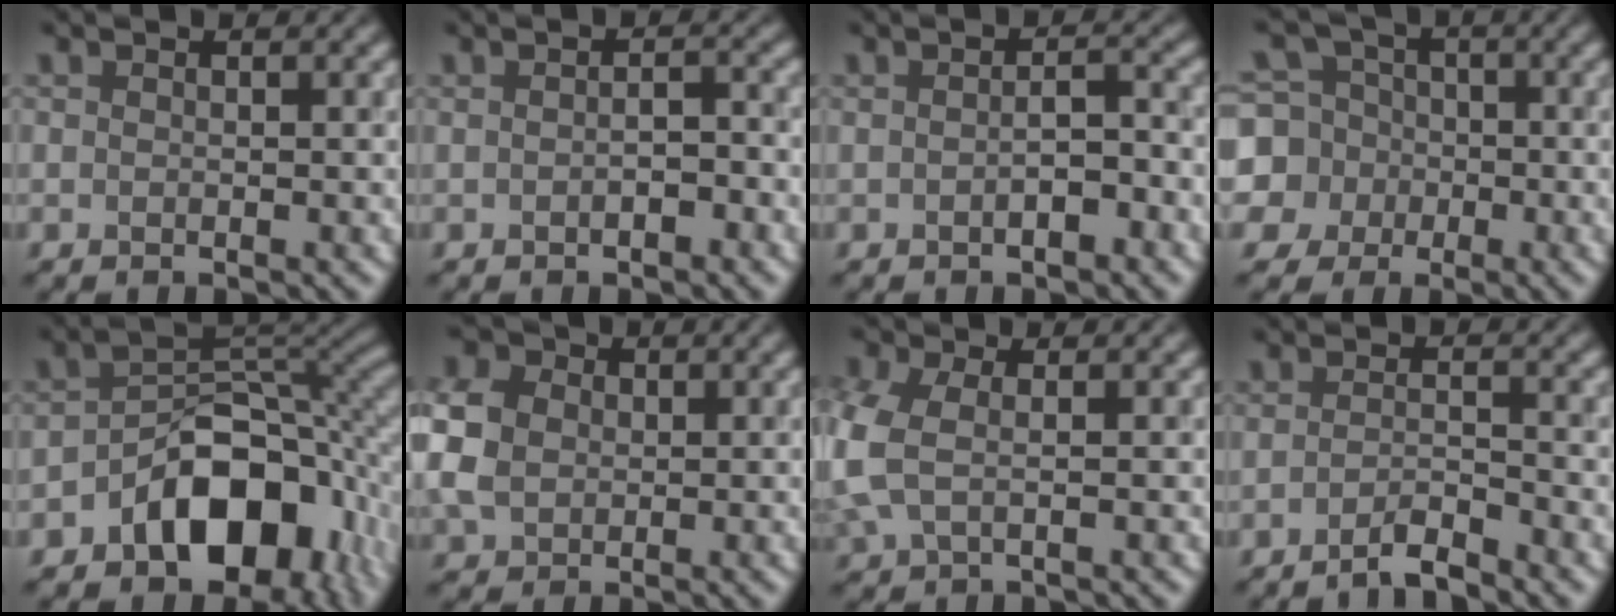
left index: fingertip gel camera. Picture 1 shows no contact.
{"total": 1.5, "force": [-0.6, 0.5, 1.3], "torque": [-0.018, 0.000, -0.008]}
{"total": 2.1, "force": [-0.8, 0.6, 1.8], "torque": [-0.028, 0.001, -0.010]}
{"total": 8.7, "force": [-1.2, 8.5, 1.7], "torque": [-0.064, 0.008, -0.053]}
{"total": 12.0, "force": [-5.1, 7.5, 7.9], "torque": [-0.100, -0.008, -0.077]}
{"total": 6.6, "force": [0.5, 5.3, 3.9], "torque": [-0.110, 0.015, 0.005]}
{"total": 4.5, "force": [-0.1, 2.8, 3.5], "torque": [-0.108, -0.002, -0.007]}
{"total": 2.4, "force": [-1.8, 0.4, 1.5], "torque": [-0.018, 0.004, -0.043]}